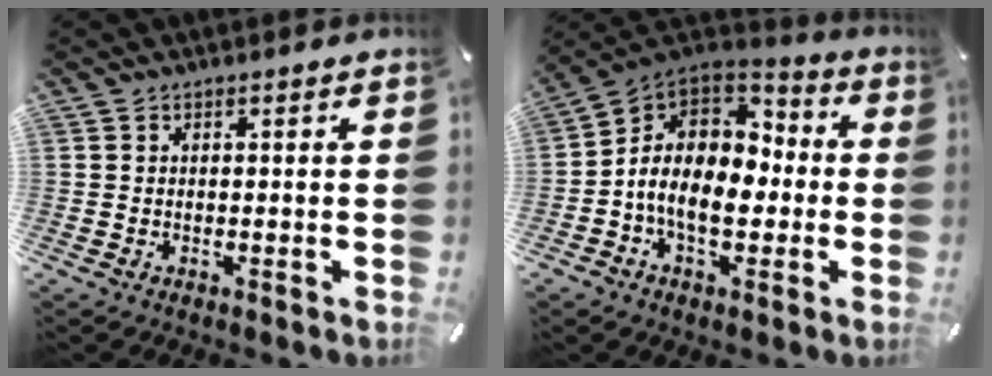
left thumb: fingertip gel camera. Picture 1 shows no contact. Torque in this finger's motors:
{"motor_torque": [1.74, 3.26, 1.50, 1.01, 0.28]}